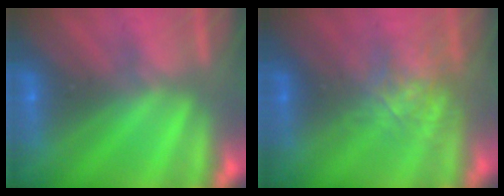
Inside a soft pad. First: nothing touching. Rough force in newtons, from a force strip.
{"total": 2.6}